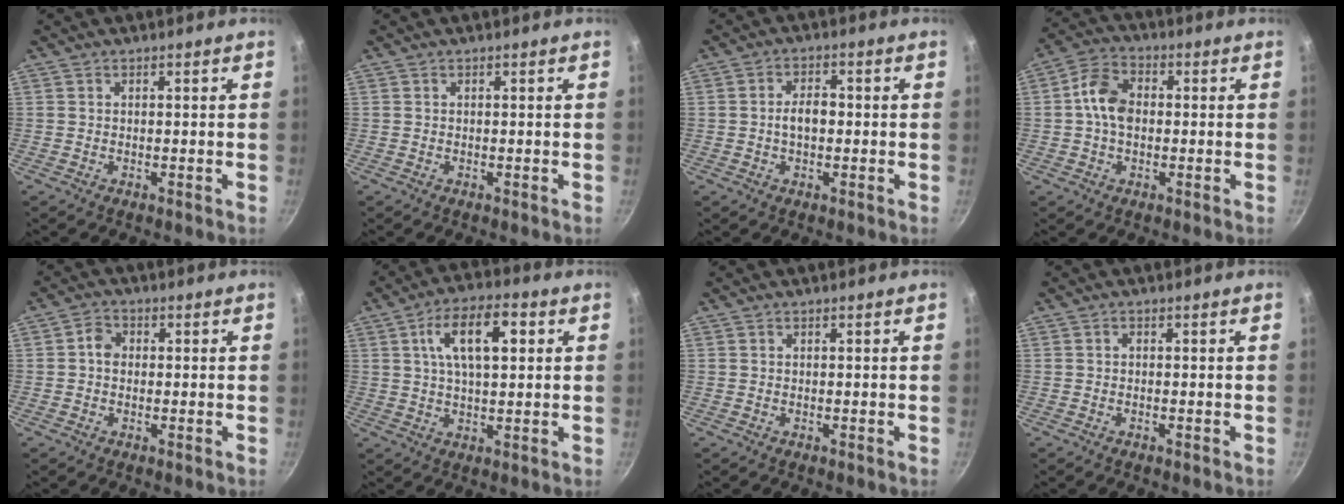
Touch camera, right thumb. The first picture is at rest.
{"total": 0.0}
{"total": 4.5, "force": [-0.3, 2.7, 3.5], "torque": [-0.044, 0.017, -0.008]}
{"total": 7.8, "force": [0.1, 5.5, 5.5], "torque": [-0.089, 0.023, -0.011]}
{"total": 3.0, "force": [0.0, 2.5, 1.7], "torque": [-0.020, 0.011, -0.007]}
{"total": 11.5, "force": [3.2, 5.2, 9.7], "torque": [-0.147, 0.008, 0.048]}
{"total": 0.0}
{"total": 0.5, "force": [-0.3, 0.2, 0.4], "torque": [-0.009, 0.004, -0.007]}